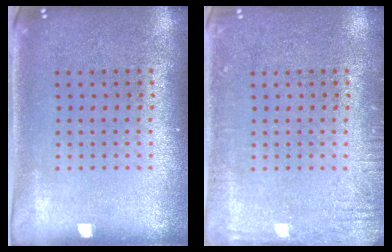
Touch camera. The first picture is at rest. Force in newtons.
{"total": 2.0, "press": 1.9, "slide": 0.2}